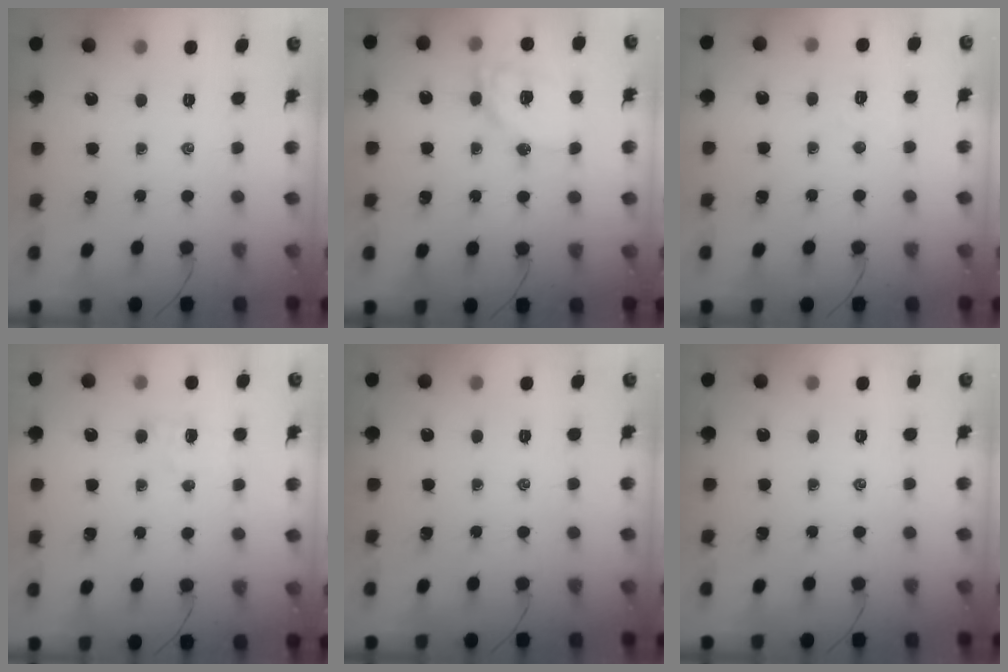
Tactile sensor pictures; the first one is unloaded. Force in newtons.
{"total": 14.6, "press": 14.4, "slide": 2.3}
{"total": 3.9, "press": 3.7, "slide": 1.0}
{"total": 3.2, "press": 3.0, "slide": 1.0}
{"total": 0.0}
{"total": 0.0}